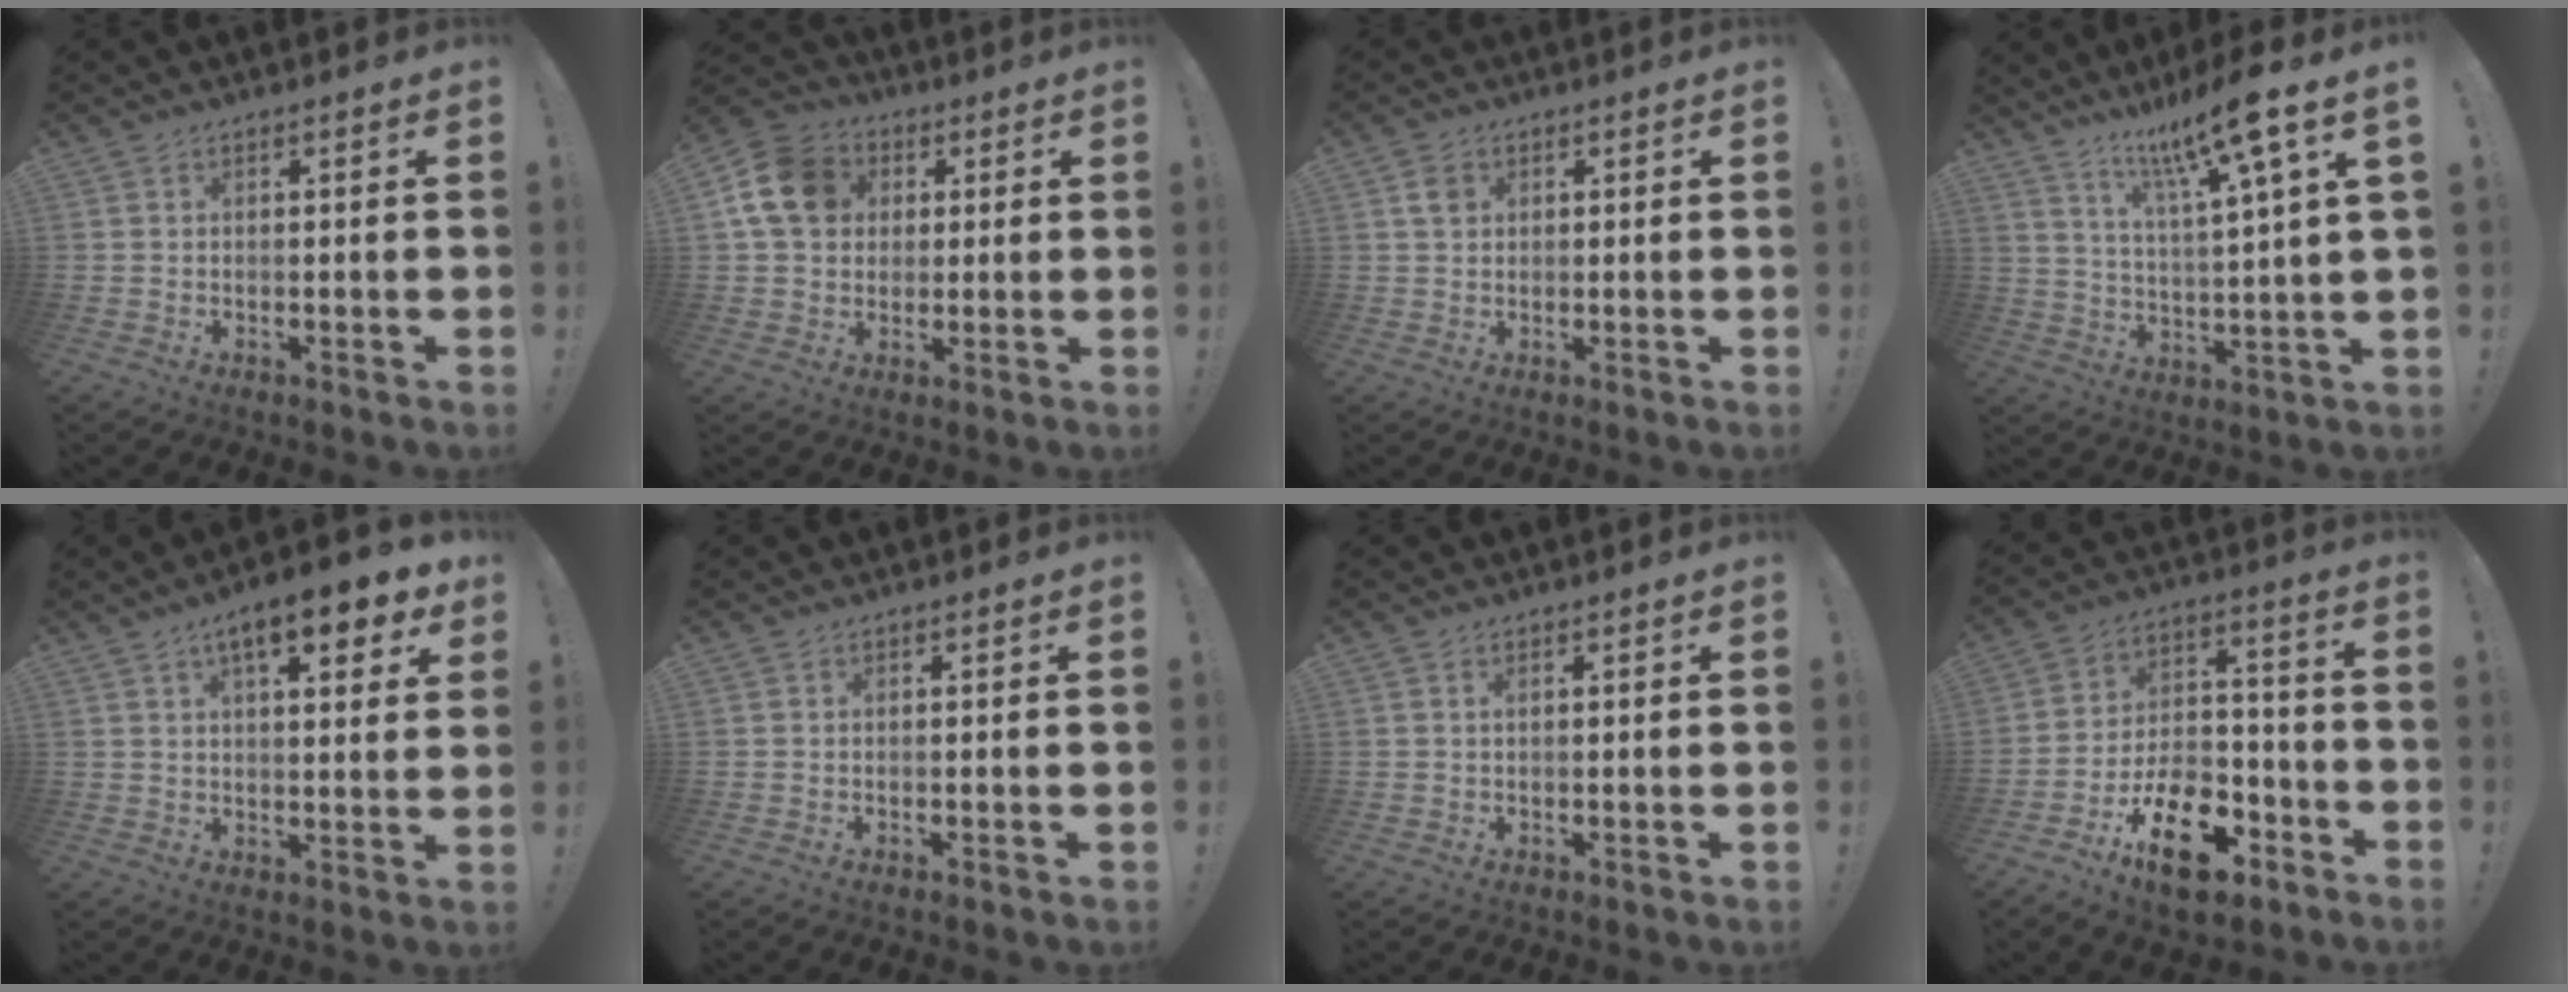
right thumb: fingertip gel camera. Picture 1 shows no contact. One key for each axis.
{"total": 14.2, "fx": 3.6, "fy": 11.7, "fz": 7.2, "tx": -0.115, "ty": 0.005, "tz": 0.076}
{"total": 3.0, "fx": 1.2, "fy": 2.4, "fz": 1.4, "tx": -0.008, "ty": -0.004, "tz": 0.019}
{"total": 14.4, "fx": 8.8, "fy": 0.6, "fz": 11.3, "tx": -0.189, "ty": -0.053, "tz": 0.130}
{"total": 11.2, "fx": 6.1, "fy": 3.1, "fz": 8.9, "tx": -0.125, "ty": -0.026, "tz": 0.096}
{"total": 0.0}
{"total": 0.8, "fx": 0.4, "fy": 0.2, "fz": 0.7, "tx": -0.014, "ty": 0.002, "tz": 0.007}
{"total": 19.2, "fx": -10.8, "fy": 10.3, "fz": 12.1, "tx": -0.182, "ty": 0.088, "tz": -0.173}